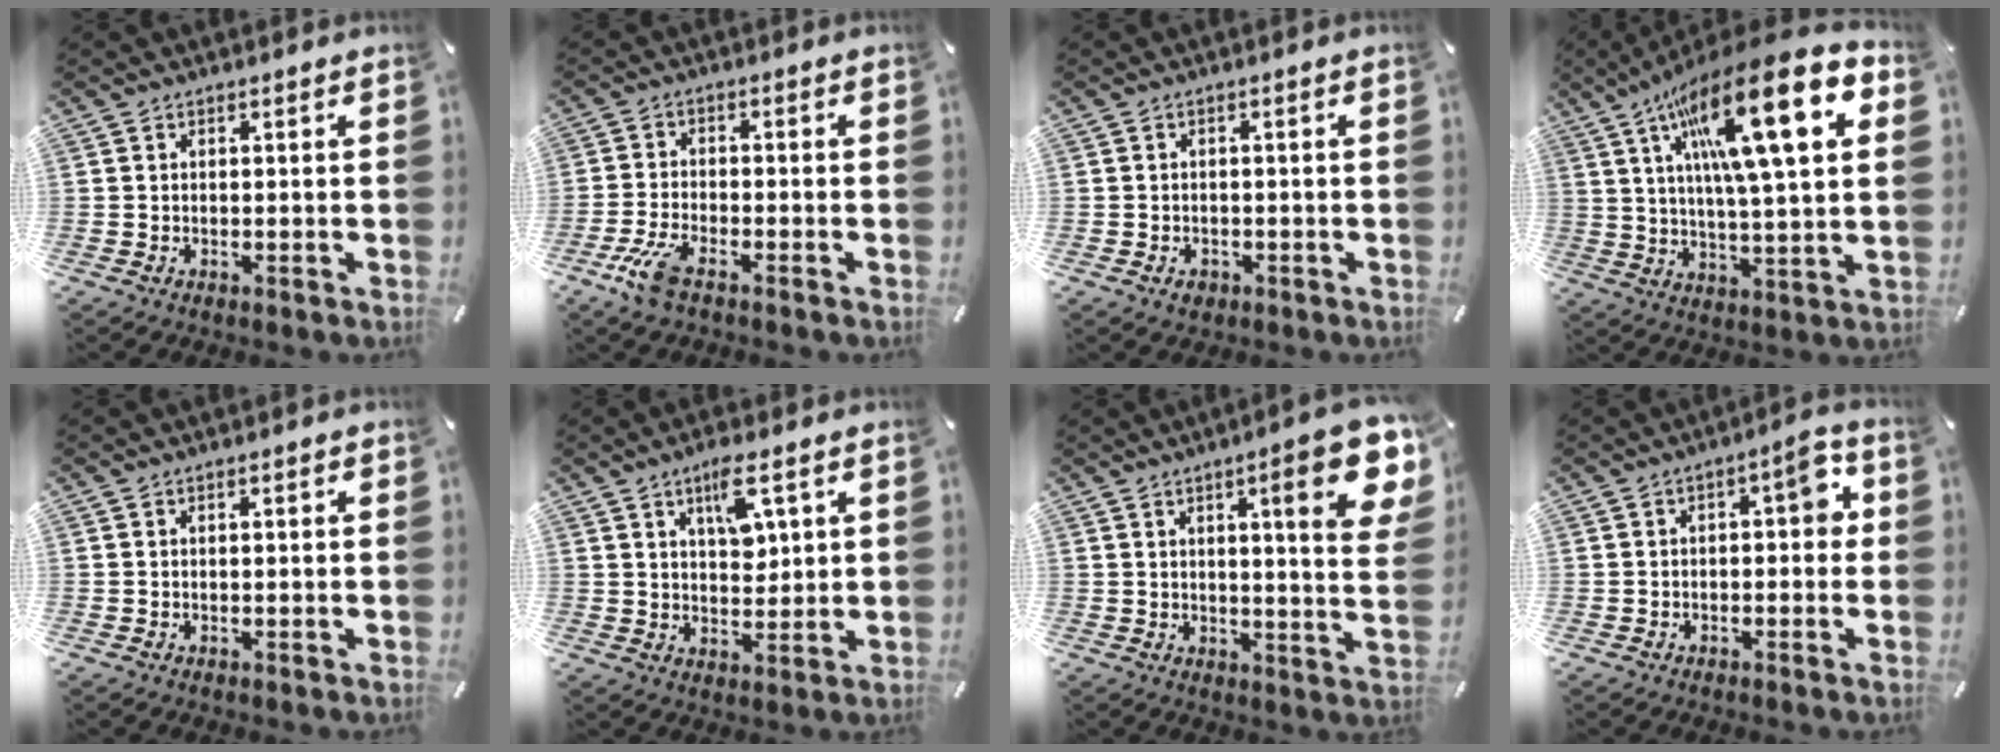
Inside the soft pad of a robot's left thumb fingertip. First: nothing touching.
{"total": 6.4, "force": [-3.9, 1.7, 4.8], "torque": [-0.114, -0.001, -0.075]}
{"total": 2.1, "force": [-1.1, 1.5, 1.1], "torque": [-0.021, 0.005, -0.020]}
{"total": 23.9, "force": [10.3, 5.7, 20.8], "torque": [-0.346, -0.051, 0.147]}
{"total": 0.9, "force": [0.2, 0.1, 0.8], "torque": [-0.015, 0.001, 0.002]}
{"total": 8.1, "force": [4.3, 3.7, 5.8], "torque": [-0.083, -0.016, 0.068]}
{"total": 16.0, "force": [6.9, 3.2, 14.1], "torque": [-0.189, -0.037, 0.095]}
{"total": 6.3, "force": [0.3, 2.9, 5.6], "torque": [-0.072, 0.003, -0.005]}